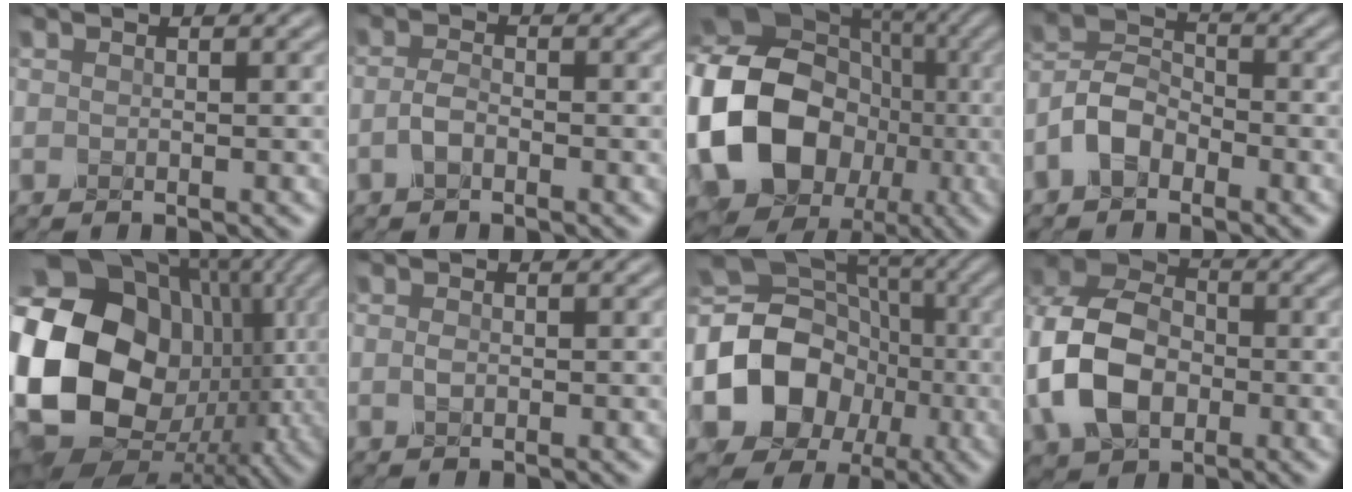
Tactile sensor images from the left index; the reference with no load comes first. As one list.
[{"total": 1.3, "force": [-0.6, 0.3, 1.1], "torque": [-0.027, 0.007, -0.016]}, {"total": 18.5, "force": [-2.7, 15.2, 10.2], "torque": [-0.208, -0.012, -0.052]}, {"total": 4.2, "force": [-2.3, 2.5, 2.4], "torque": [-0.052, 0.012, -0.055]}, {"total": 20.1, "force": [0.8, 15.5, 12.7], "torque": [-0.280, -0.001, 0.030]}, {"total": 0.6, "force": [0.0, 0.3, 0.5], "torque": [-0.014, 0.003, -0.001]}, {"total": 14.6, "force": [-1.7, 12.2, 7.9], "torque": [-0.160, -0.015, -0.034]}, {"total": 10.8, "force": [-1.8, 7.9, 7.1], "torque": [-0.181, -0.007, -0.041]}]